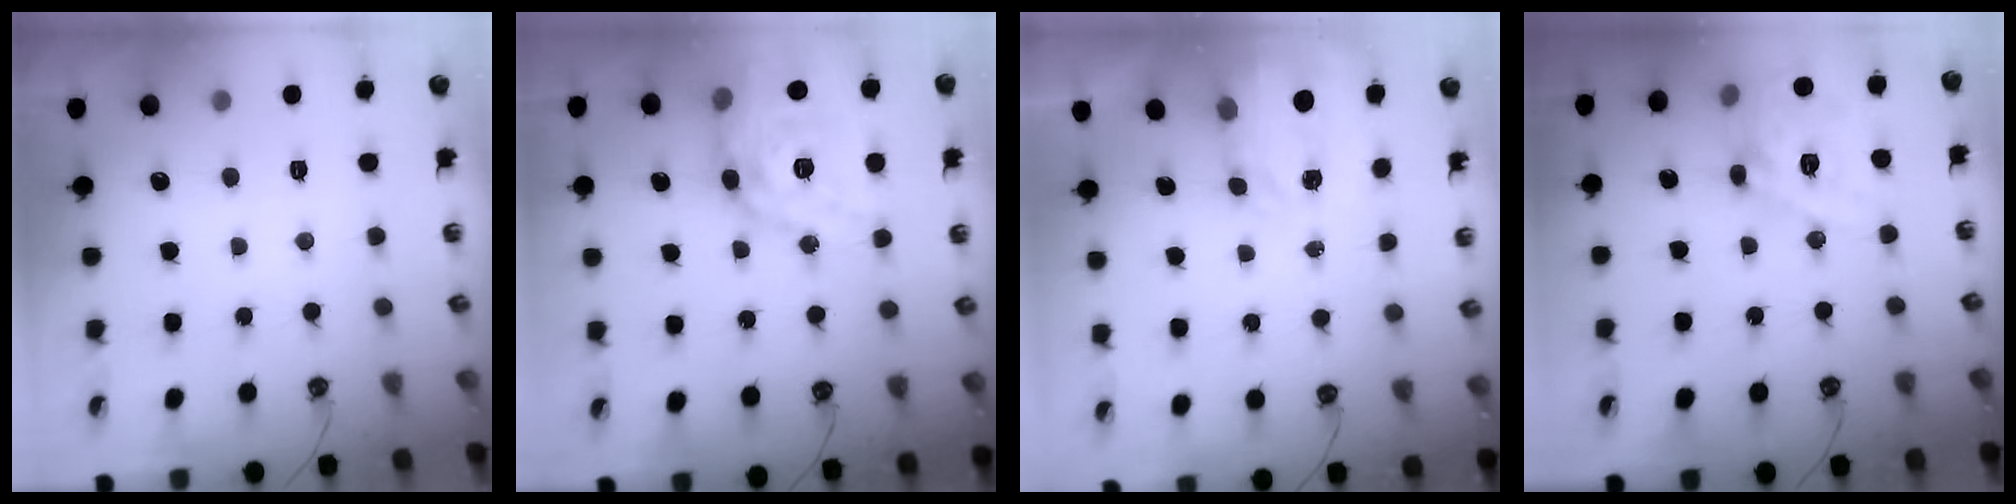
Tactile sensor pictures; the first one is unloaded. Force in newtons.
{"total": 18.0, "press": 17.9, "slide": 1.5}
{"total": 4.0, "press": 3.9, "slide": 0.6}
{"total": 15.5, "press": 15.3, "slide": 2.4}